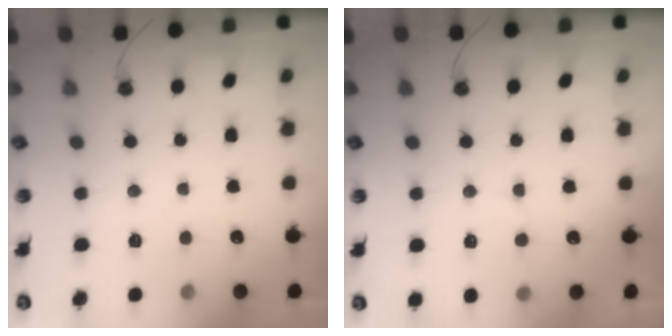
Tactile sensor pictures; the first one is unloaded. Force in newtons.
{"total": 7.1, "press": 7.0, "slide": 1.3}